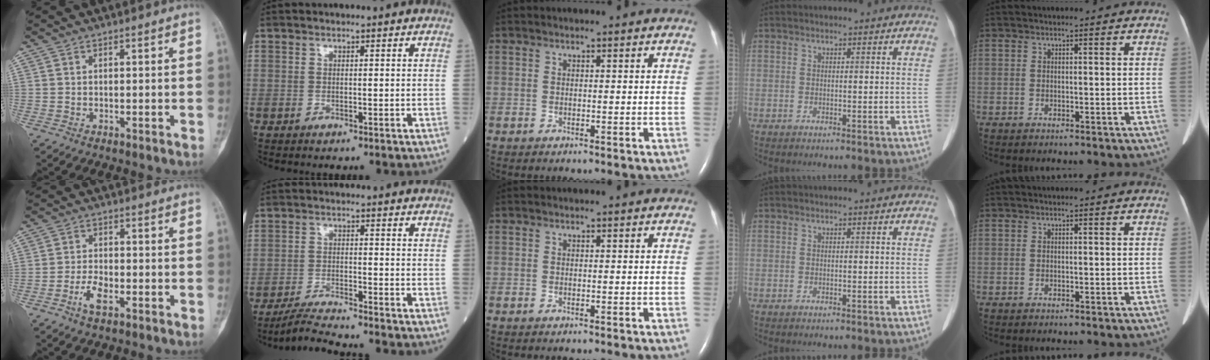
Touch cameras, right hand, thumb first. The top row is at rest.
{"thumb": {"total": 4.3, "force": [-2.0, 2.0, 3.3], "torque": [-0.063, 0.010, -0.039]}, "index": {"total": 5.2, "force": [-4.9, -0.9, 1.4], "torque": [-0.029, -0.021, -0.093]}}